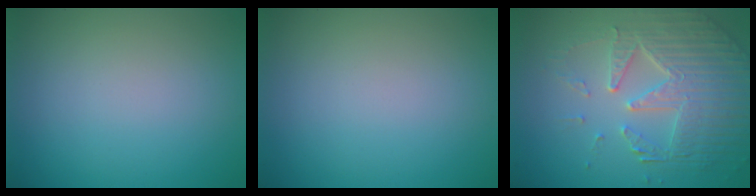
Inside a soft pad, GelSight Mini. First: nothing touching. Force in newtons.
{"total": 0.0}
{"total": 6.7, "press": 5.1, "slide": 4.3}